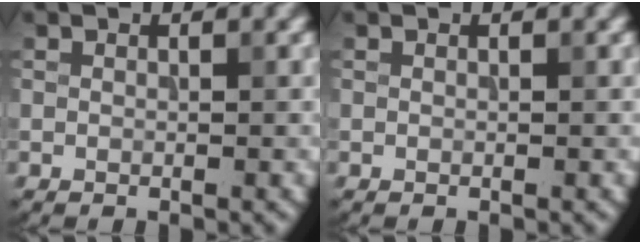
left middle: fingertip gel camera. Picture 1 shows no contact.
{"total": 0.0}